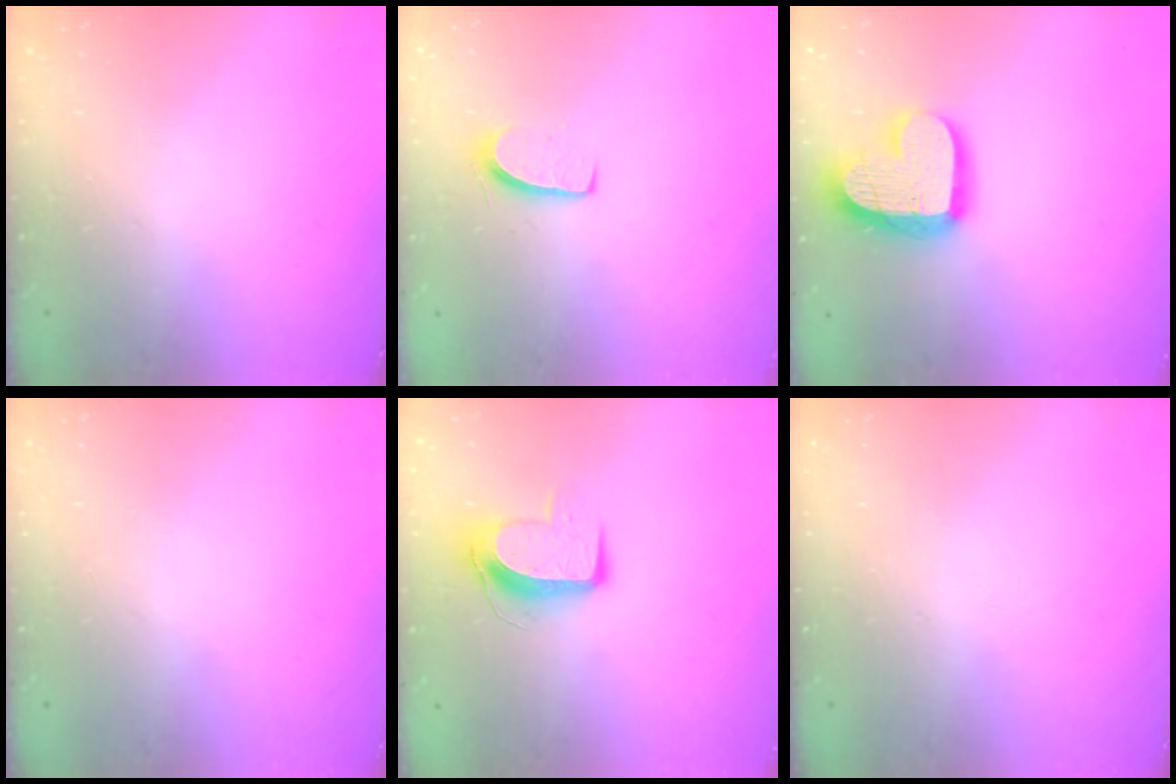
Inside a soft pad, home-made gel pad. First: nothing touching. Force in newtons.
{"total": 6.7, "press": 6.7, "slide": 0.5}
{"total": 17.0, "press": 16.9, "slide": 1.4}
{"total": 0.0}
{"total": 9.2, "press": 9.2, "slide": 0.2}
{"total": 0.0}